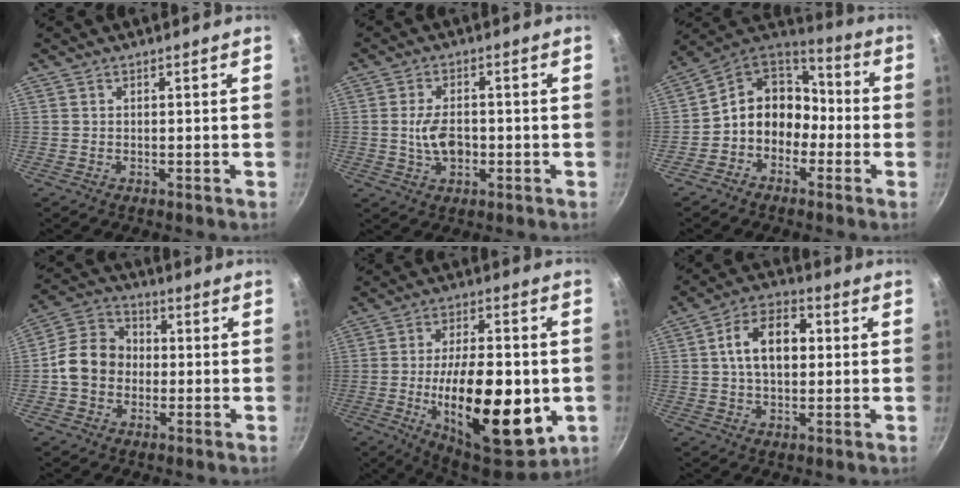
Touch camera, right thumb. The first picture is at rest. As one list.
[{"total": 6.5, "force": [-1.0, 4.0, 5.1], "torque": [-0.080, 0.008, -0.019]}, {"total": 12.0, "force": [-2.9, 9.9, 6.1], "torque": [-0.055, 0.057, -0.072]}, {"total": 10.8, "force": [-1.2, 9.0, 5.8], "torque": [-0.072, 0.029, -0.043]}, {"total": 24.1, "force": [-4.6, 10.5, 21.2], "torque": [-0.308, 0.003, -0.061]}, {"total": 11.5, "force": [1.4, 7.4, 8.7], "torque": [-0.114, 0.024, 0.012]}]